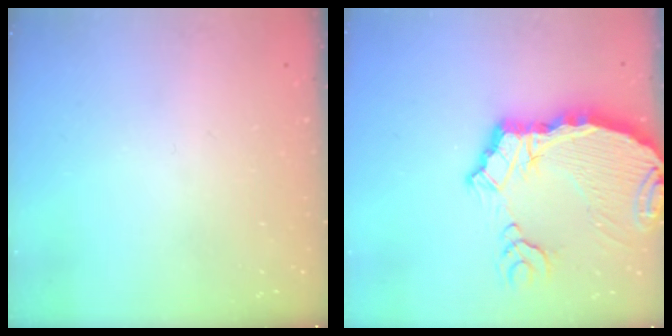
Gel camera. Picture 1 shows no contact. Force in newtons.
{"total": 13.7, "press": 13.6, "slide": 1.8}